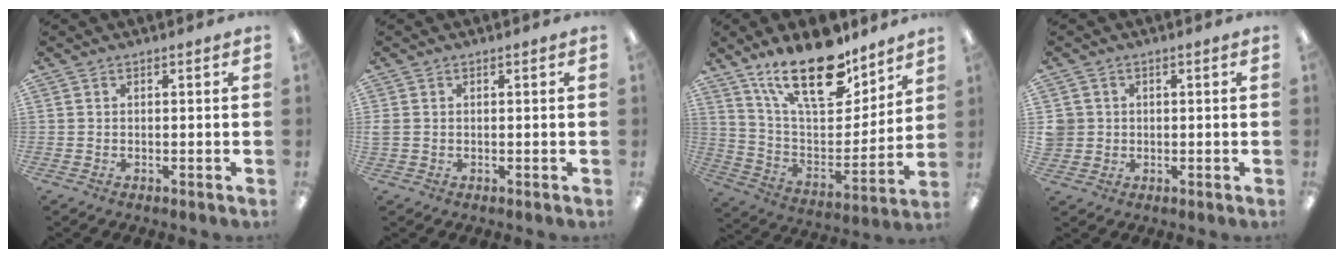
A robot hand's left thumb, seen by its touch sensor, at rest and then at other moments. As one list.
[{"total": 1.3, "force": [0.2, 1.2, 0.5], "torque": [-0.012, 0.003, 0.004]}, {"total": 22.7, "force": [16.2, 9.4, 12.8], "torque": [-0.213, -0.101, 0.284]}, {"total": 3.7, "force": [0.6, 3.6, 0.2], "torque": [-0.005, 0.005, 0.011]}]